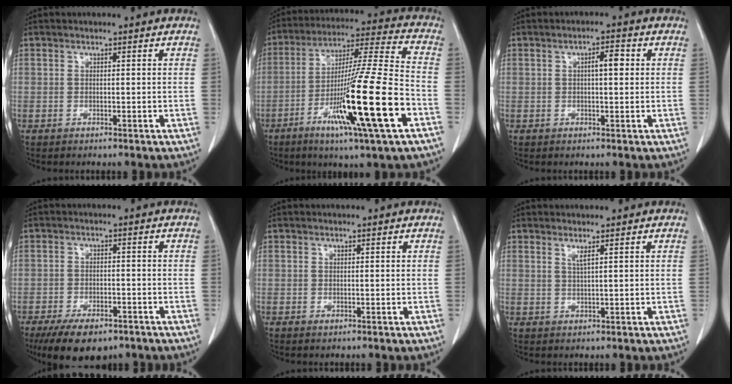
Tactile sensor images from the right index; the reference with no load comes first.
{"total": 20.7, "force": [-7.7, -0.3, 19.2], "torque": [-0.335, -0.027, -0.136]}
{"total": 2.9, "force": [0.5, 0.7, 2.8], "torque": [-0.045, 0.006, 0.007]}
{"total": 10.2, "force": [-7.3, 4.3, 5.6], "torque": [-0.089, -0.007, -0.112]}
{"total": 0.0}
{"total": 1.3, "force": [0.8, -0.2, 0.9], "torque": [-0.023, -0.006, 0.017]}